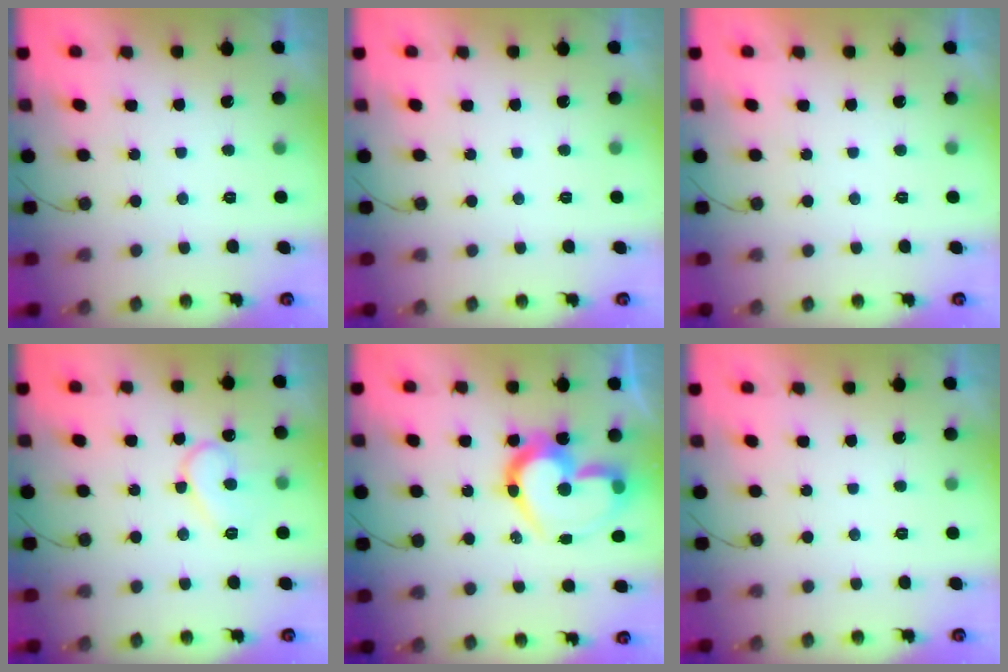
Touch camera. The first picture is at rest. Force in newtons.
{"total": 0.0}
{"total": 1.8, "press": 1.7, "slide": 0.1}
{"total": 10.3, "press": 10.2, "slide": 1.1}
{"total": 18.6, "press": 18.6, "slide": 1.6}
{"total": 0.0}